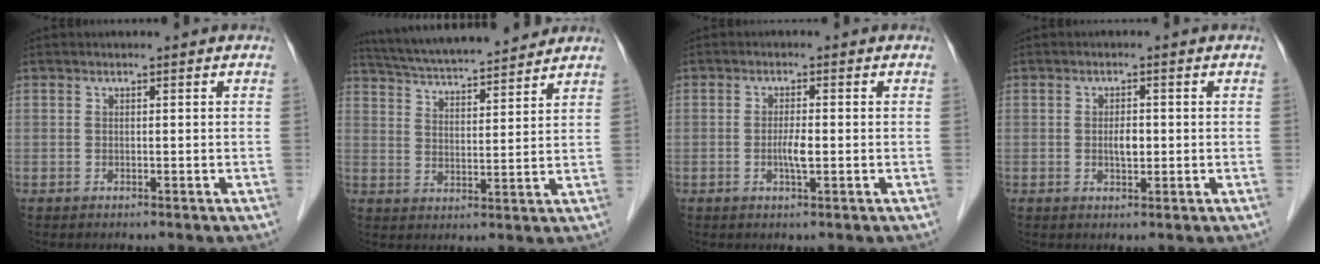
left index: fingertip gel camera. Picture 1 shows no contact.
{"total": 14.9, "force": [13.6, 1.2, 5.8], "torque": [-0.107, 0.019, 0.216]}
{"total": 2.5, "force": [-0.7, 0.3, 2.4], "torque": [-0.047, -0.005, -0.013]}
{"total": 2.2, "force": [-0.3, 1.0, 1.9], "torque": [-0.035, -0.003, -0.005]}